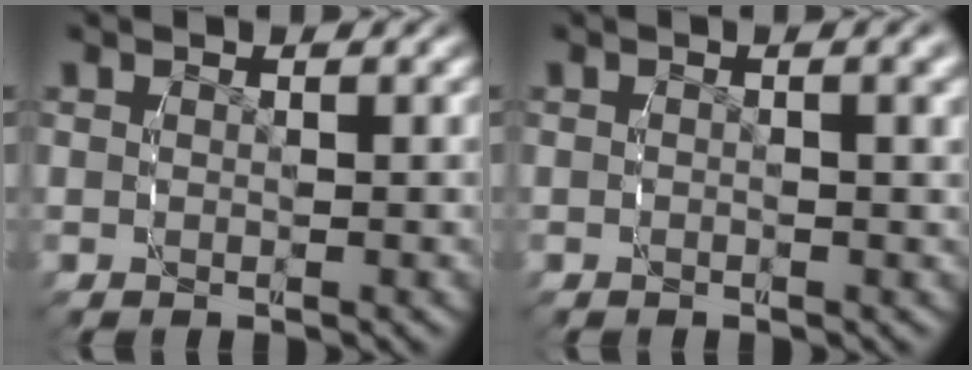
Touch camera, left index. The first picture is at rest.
{"total": 0.9, "force": [-0.1, -0.3, 0.8], "torque": [-0.009, 0.000, -0.003]}